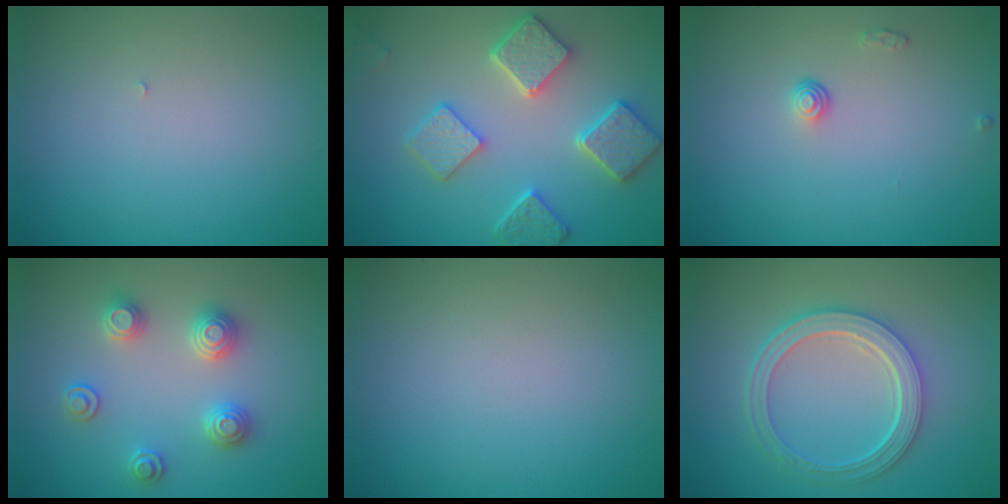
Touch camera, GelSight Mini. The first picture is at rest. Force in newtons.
{"total": 5.1, "press": 4.6, "slide": 2.0}
{"total": 1.0, "press": 0.7, "slide": 0.8}
{"total": 2.9, "press": 2.8, "slide": 0.3}
{"total": 0.0}
{"total": 5.1, "press": 3.8, "slide": 3.4}